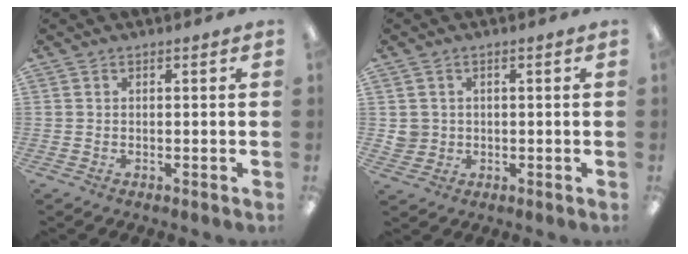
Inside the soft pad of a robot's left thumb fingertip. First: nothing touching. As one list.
[{"total": 3.1, "force": [0.6, 3.0, 0.2], "torque": [-0.011, 0.005, 0.011]}]